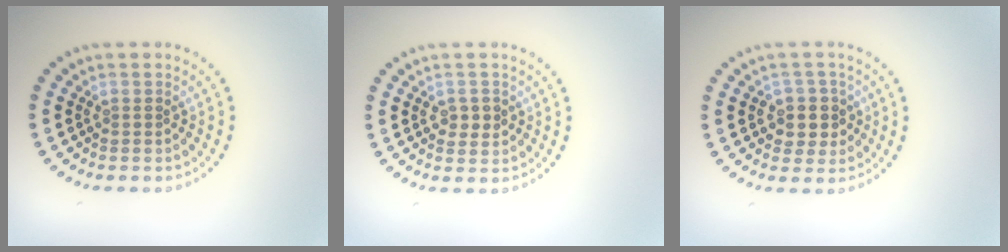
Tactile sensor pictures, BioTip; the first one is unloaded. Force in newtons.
{"total": 1.8, "press": 1.8, "slide": 0.2}
{"total": 2.9, "press": 2.7, "slide": 1.2}